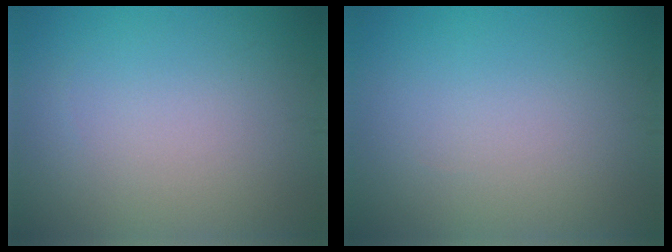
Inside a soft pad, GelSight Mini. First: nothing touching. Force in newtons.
{"total": 0.0}